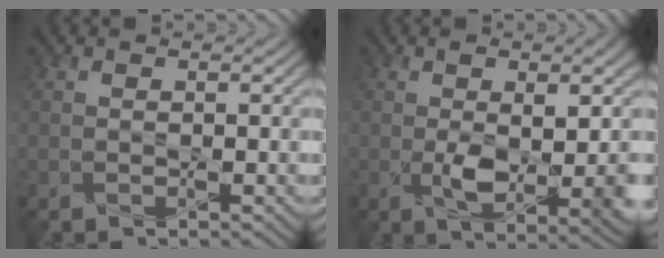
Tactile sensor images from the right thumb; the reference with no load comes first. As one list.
[{"total": 7.6, "force": [-0.3, 2.9, 7.0], "torque": [-0.117, -0.014, 0.005]}]